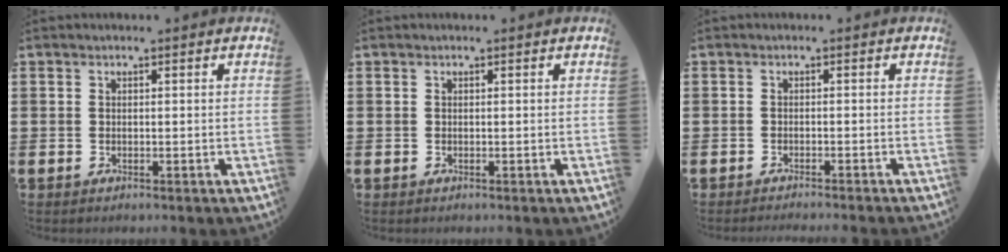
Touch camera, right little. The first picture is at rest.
{"total": 0.0}
{"total": 0.9, "force": [-0.9, -0.3, 0.1], "torque": [0.000, 0.000, -0.018]}